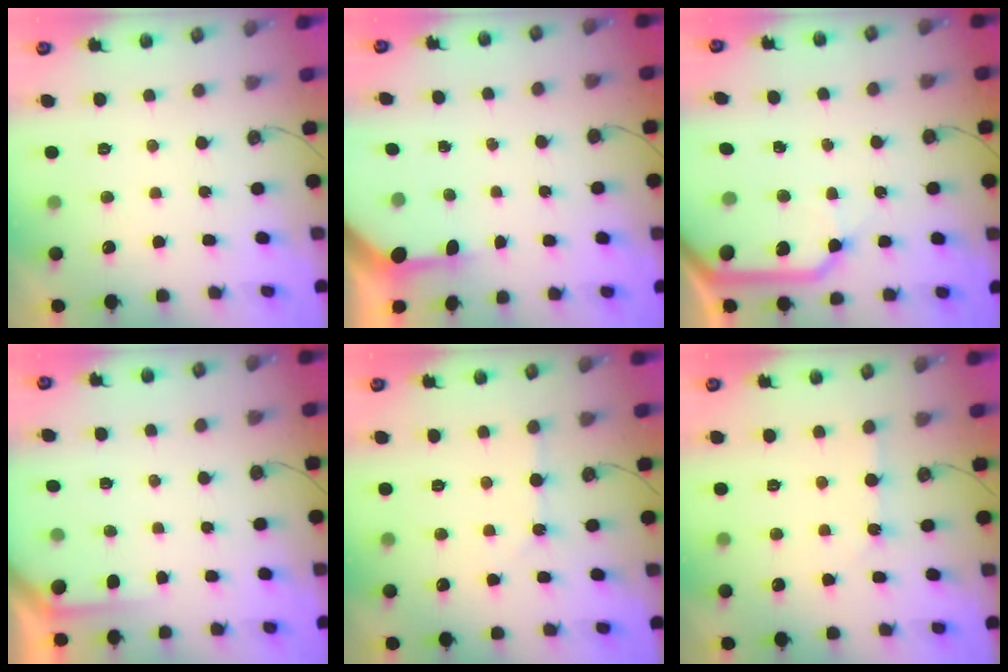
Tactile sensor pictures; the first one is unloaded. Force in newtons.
{"total": 3.2, "press": 3.2, "slide": 0.3}
{"total": 14.1, "press": 14.1, "slide": 1.0}
{"total": 1.7, "press": 1.7, "slide": 0.3}
{"total": 2.0, "press": 2.0, "slide": 0.4}
{"total": 3.8, "press": 3.8, "slide": 0.6}